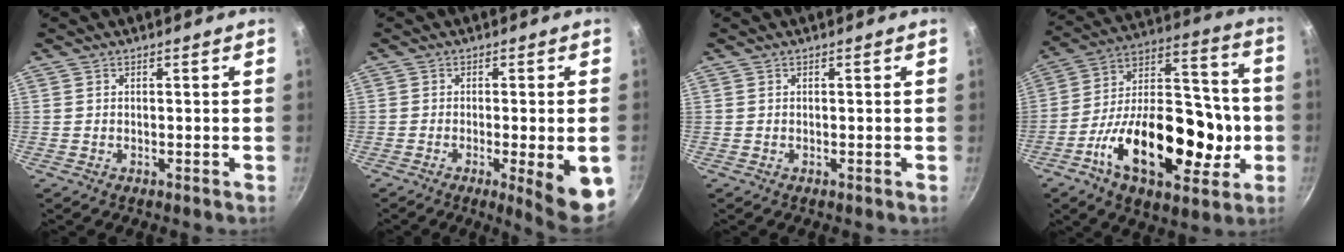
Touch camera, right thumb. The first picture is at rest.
{"total": 9.7, "force": [-2.8, 1.7, 9.1], "torque": [-0.110, 0.000, -0.033]}
{"total": 0.0}
{"total": 28.1, "force": [-7.5, 15.7, 22.1], "torque": [-0.313, 0.045, -0.119]}